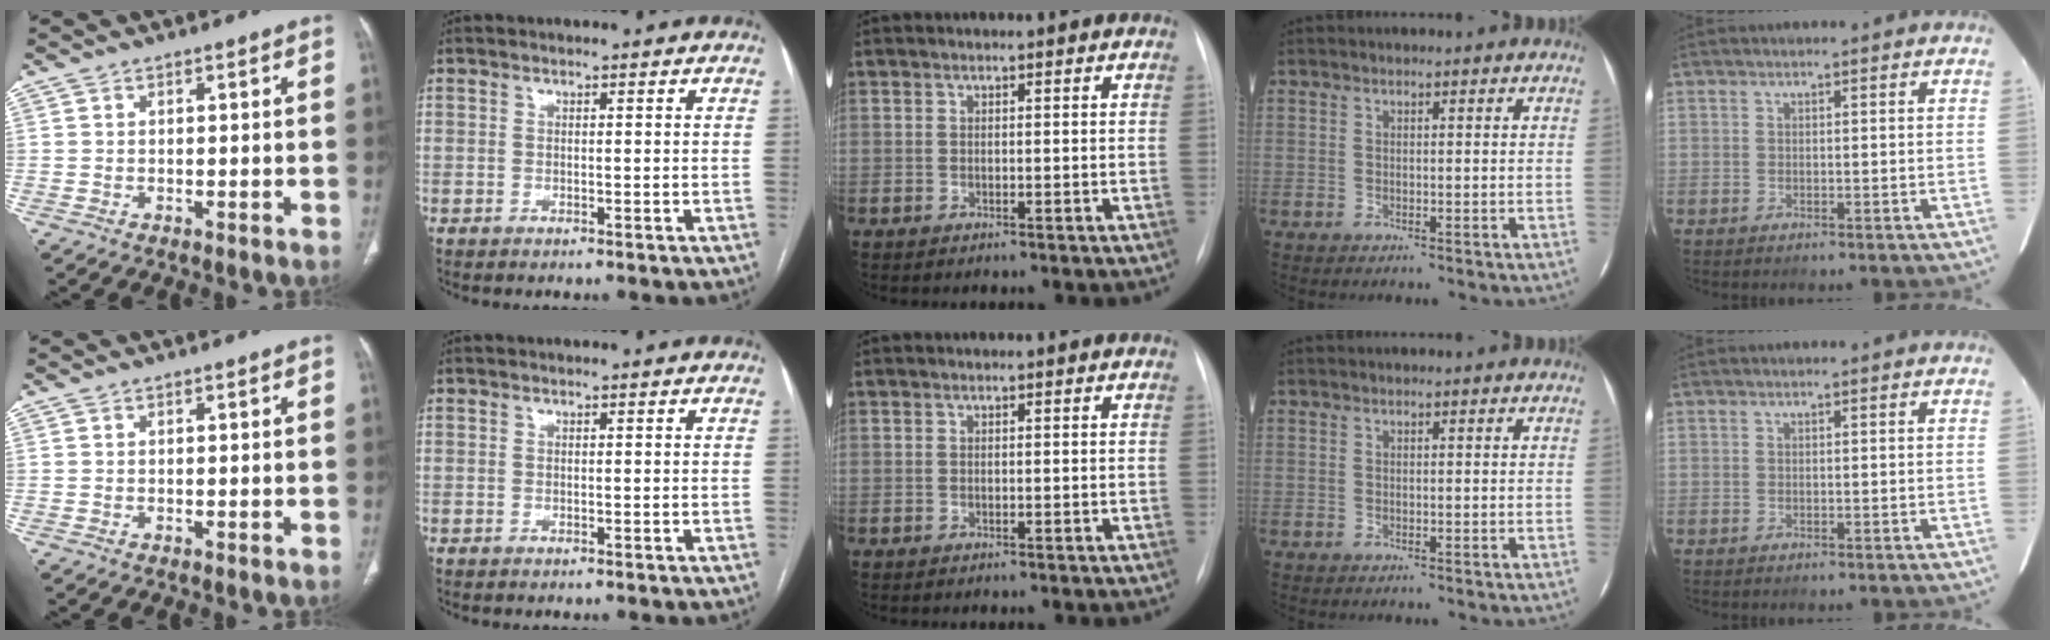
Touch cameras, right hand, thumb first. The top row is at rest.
{}